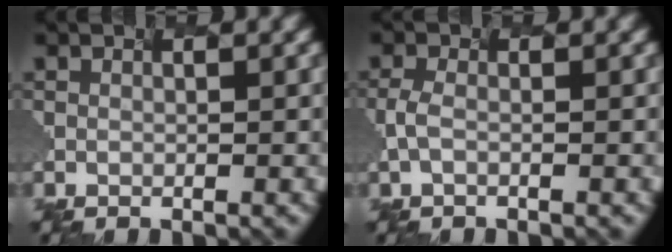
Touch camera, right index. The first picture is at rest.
{"total": 1.3, "force": [-0.9, 0.2, 1.0], "torque": [-0.035, 0.002, -0.014]}